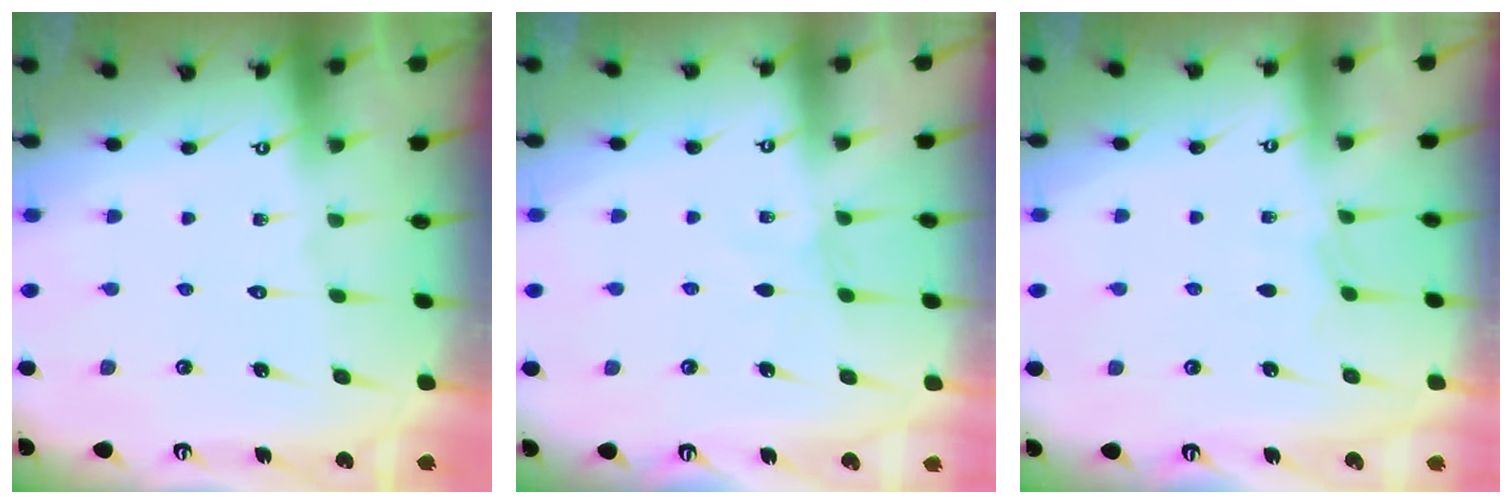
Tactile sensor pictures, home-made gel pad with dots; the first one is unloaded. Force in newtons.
{"total": 2.3, "press": 2.3, "slide": 0.4}
{"total": 2.2, "press": 2.1, "slide": 0.4}